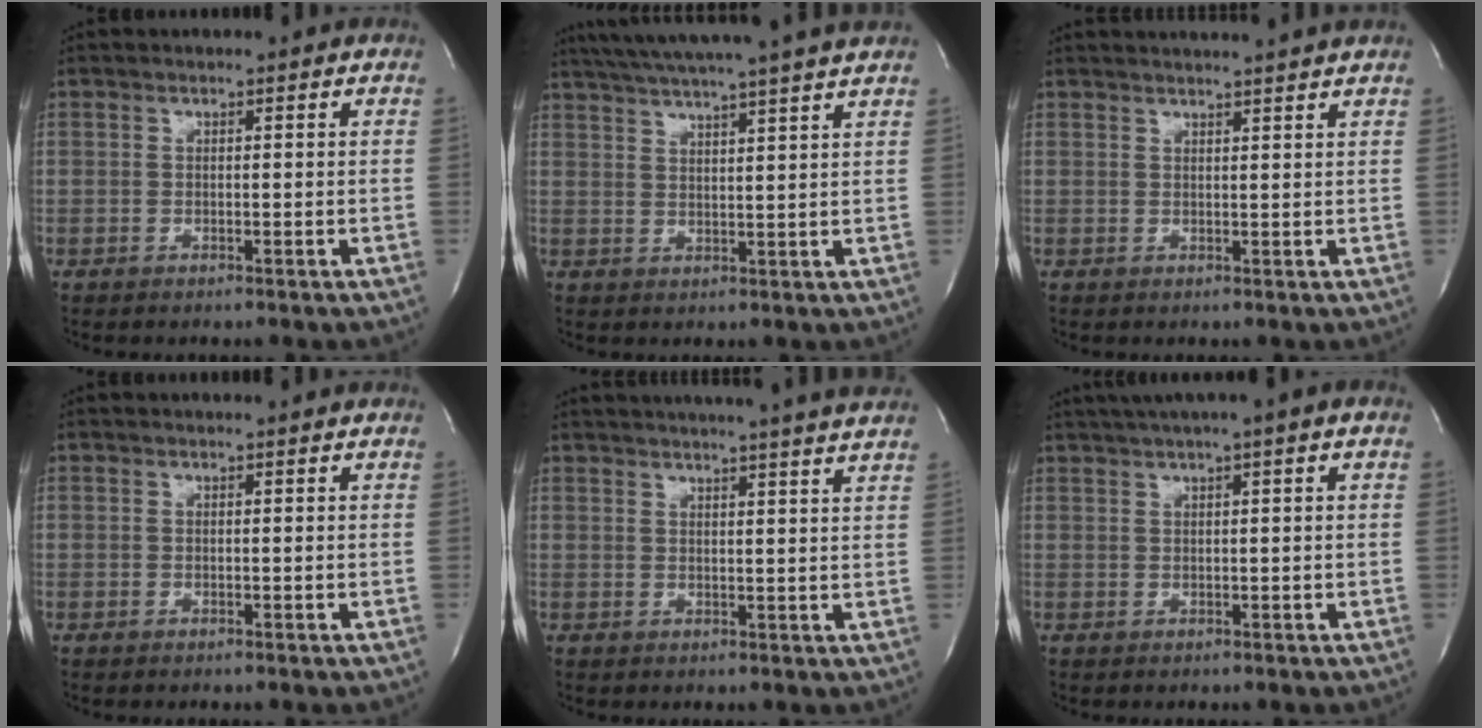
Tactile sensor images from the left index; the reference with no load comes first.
{"total": 16.7, "force": [14.7, -1.3, 7.9], "torque": [-0.141, 0.003, 0.202]}
{"total": 7.9, "force": [7.4, -1.0, 2.5], "torque": [-0.030, 0.016, 0.085]}
{"total": 1.2, "force": [1.2, 0.0, 0.4], "torque": [-0.010, 0.008, 0.013]}
{"total": 17.0, "force": [15.5, -0.8, 7.0], "torque": [-0.118, -0.005, 0.191]}
{"total": 6.4, "force": [4.0, -0.2, 5.0], "torque": [-0.082, 0.033, 0.063]}